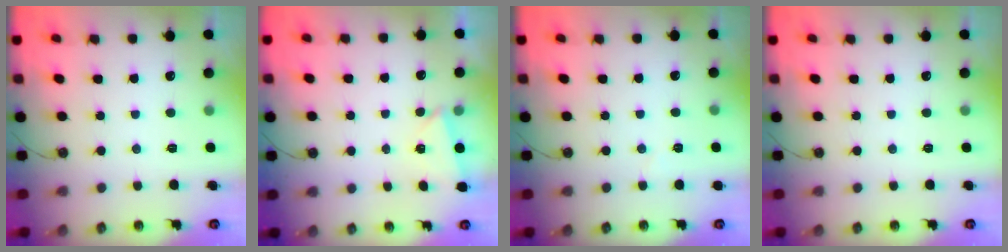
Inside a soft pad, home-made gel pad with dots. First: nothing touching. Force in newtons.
{"total": 2.4, "press": 2.1, "slide": 1.1}
{"total": 3.0, "press": 2.6, "slide": 1.4}
{"total": 0.0}